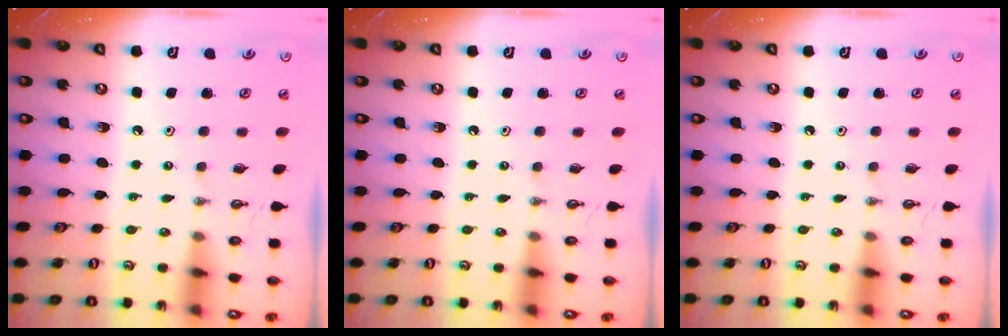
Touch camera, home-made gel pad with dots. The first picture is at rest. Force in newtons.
{"total": 0.0}
{"total": 0.0}